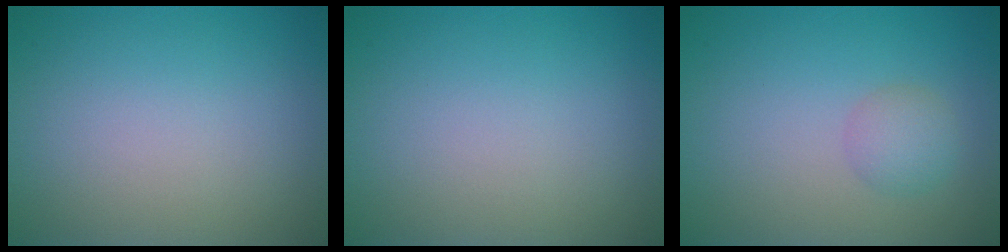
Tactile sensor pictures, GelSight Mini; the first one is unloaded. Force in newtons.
{"total": 0.0}
{"total": 1.6, "press": 1.6, "slide": 0.2}